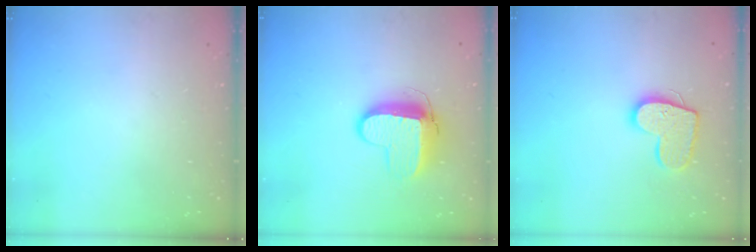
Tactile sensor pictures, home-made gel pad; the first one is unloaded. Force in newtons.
{"total": 10.3, "press": 10.2, "slide": 1.0}
{"total": 13.0, "press": 13.0, "slide": 0.9}